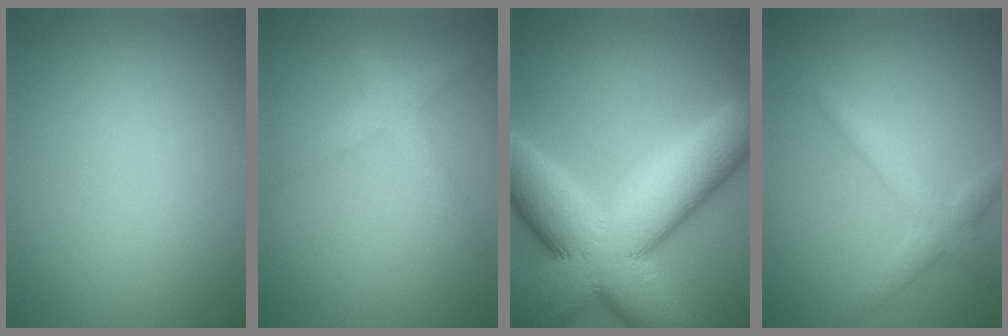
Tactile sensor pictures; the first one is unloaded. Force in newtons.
{"total": 2.5, "press": 2.5, "slide": 0.2}
{"total": 15.2, "press": 15.2, "slide": 0.3}
{"total": 2.8, "press": 2.8, "slide": 0.1}